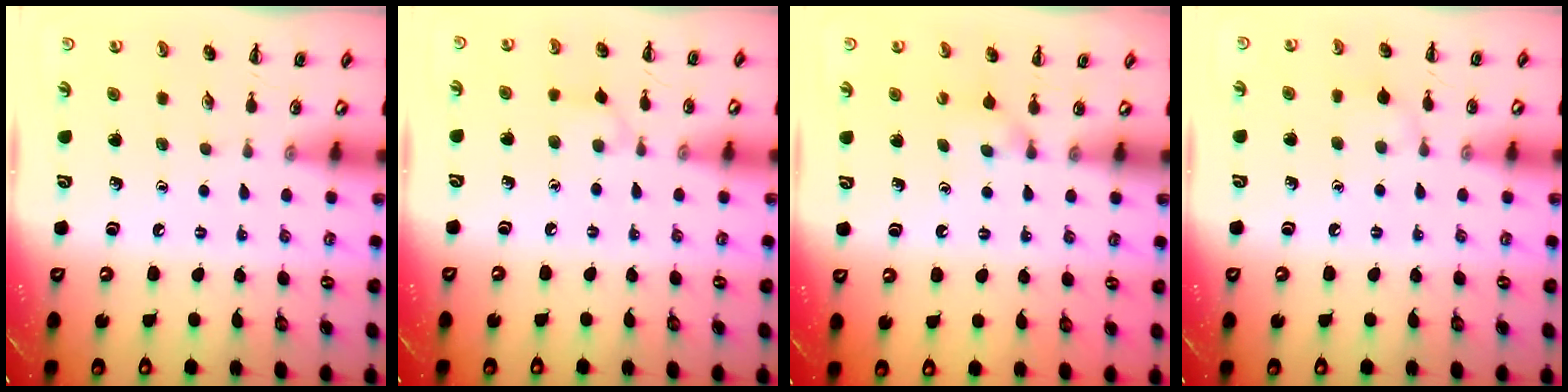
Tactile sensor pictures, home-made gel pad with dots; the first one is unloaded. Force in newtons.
{"total": 5.2, "press": 4.8, "slide": 2.0}
{"total": 2.9, "press": 2.7, "slide": 1.2}
{"total": 6.0, "press": 5.7, "slide": 1.9}